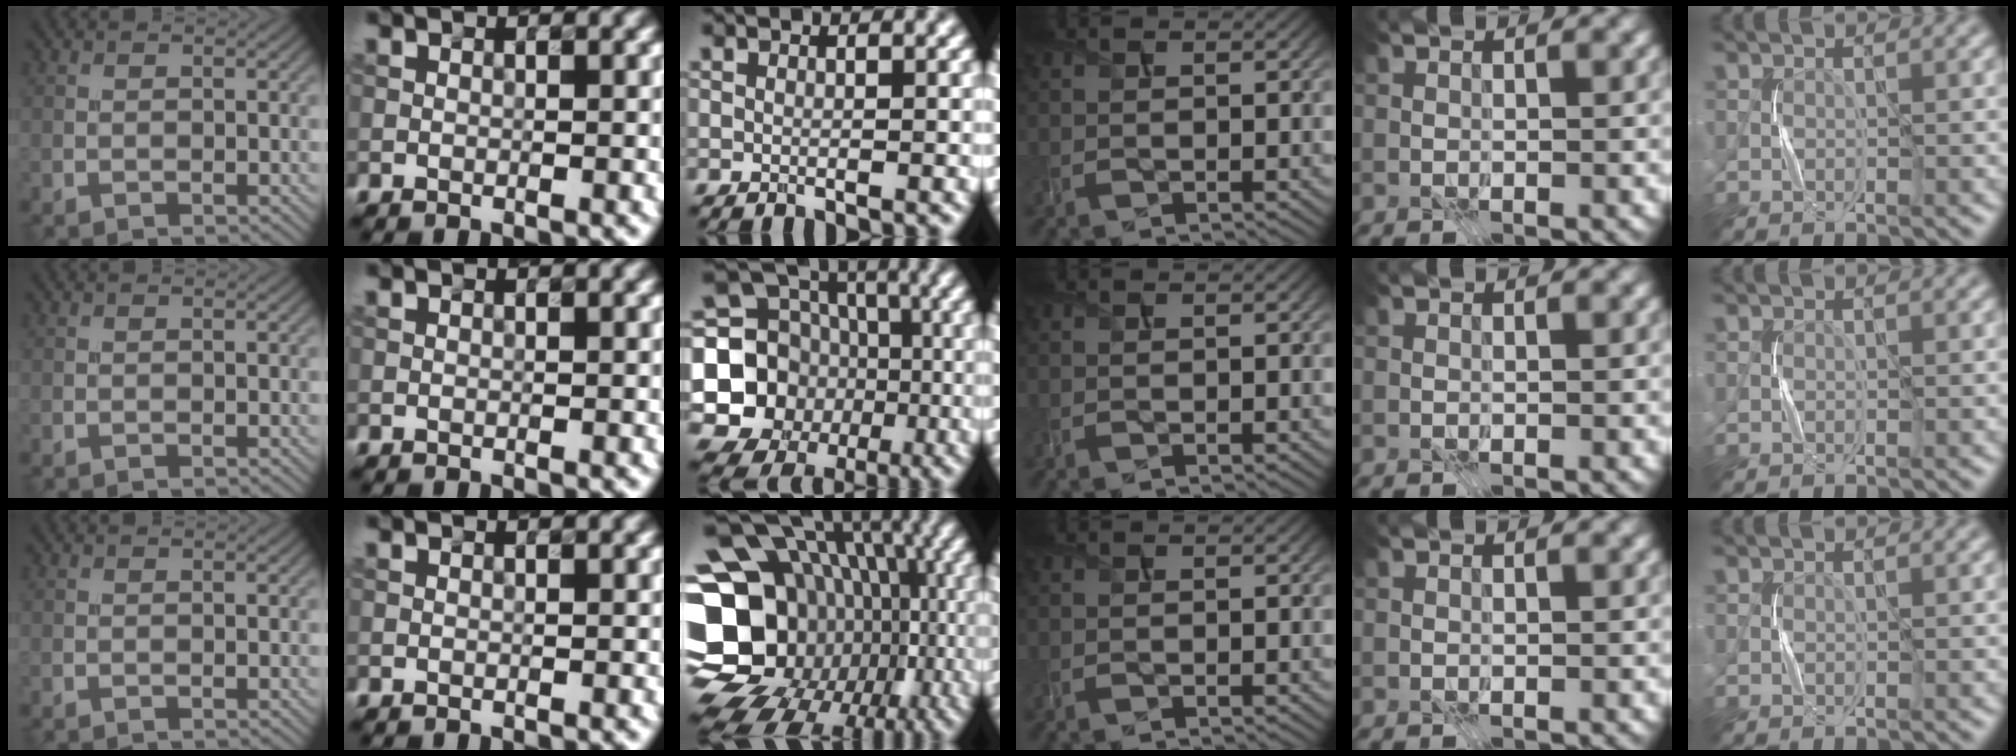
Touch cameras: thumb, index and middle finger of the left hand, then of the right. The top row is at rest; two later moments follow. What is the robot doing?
{"motion": "press", "object": "stapler"}